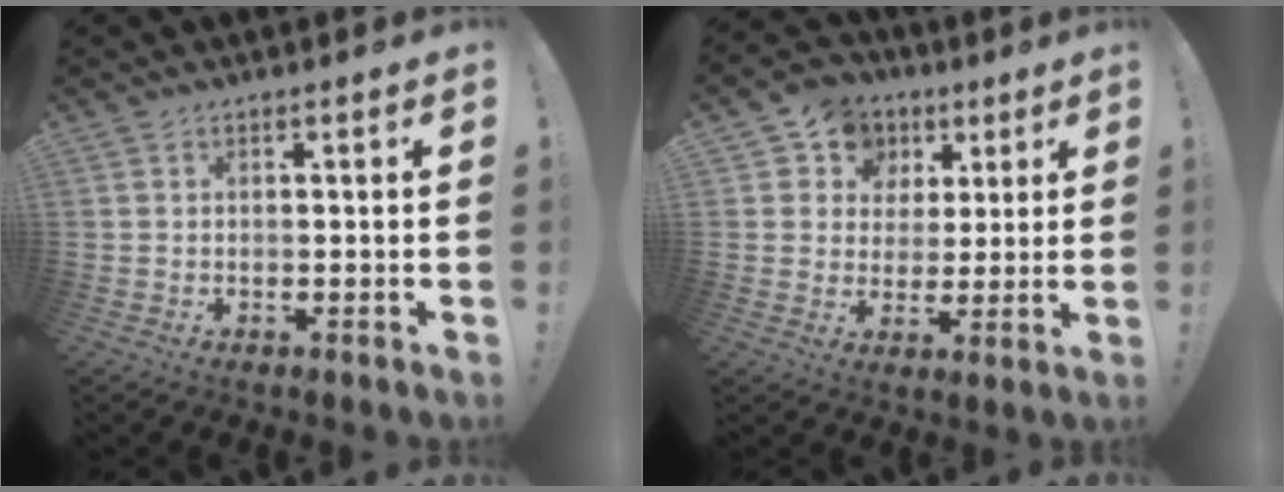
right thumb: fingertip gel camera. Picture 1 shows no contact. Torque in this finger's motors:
{"motor_torque": [0.01, 0.10, 0.42, 0.23, -0.03]}